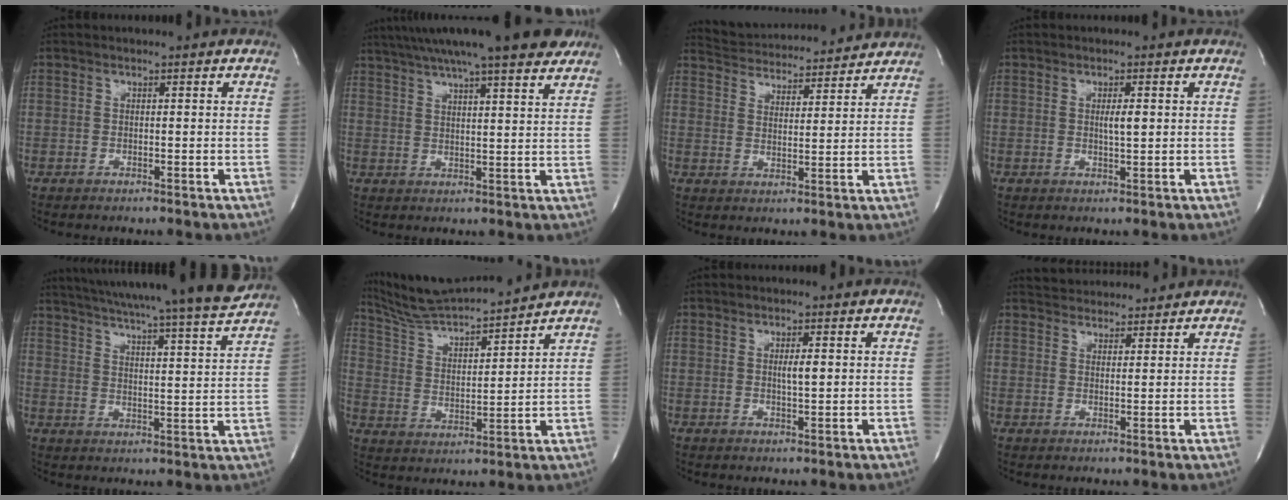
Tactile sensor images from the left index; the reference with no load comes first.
{"total": 18.7, "force": [15.2, 1.4, 10.8], "torque": [-0.181, 0.031, 0.211]}
{"total": 14.2, "force": [13.8, 1.8, 3.0], "torque": [-0.054, 0.023, 0.199]}
{"total": 2.1, "force": [0.4, 0.3, 2.1], "torque": [-0.038, 0.000, 0.005]}
{"total": 22.4, "force": [20.4, -1.2, 9.1], "torque": [-0.151, -0.044, 0.274]}
{"total": 15.3, "force": [14.5, 0.0, 4.9], "torque": [-0.102, 0.012, 0.248]}
{"total": 2.0, "force": [0.3, 0.2, 1.9], "torque": [-0.035, 0.000, 0.004]}
{"total": 7.4, "force": [7.1, 1.5, 1.2], "torque": [-0.020, 0.027, 0.101]}